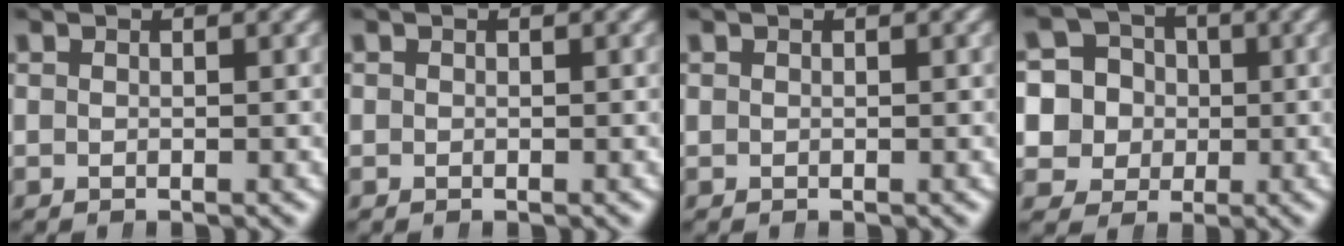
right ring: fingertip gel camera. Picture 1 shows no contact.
{"total": 0.6, "force": [-0.1, 0.6, -0.2], "torque": [-0.001, -0.002, -0.002]}
{"total": 0.0}
{"total": 13.7, "force": [-0.9, 12.9, 4.4], "torque": [-0.139, -0.047, -0.017]}